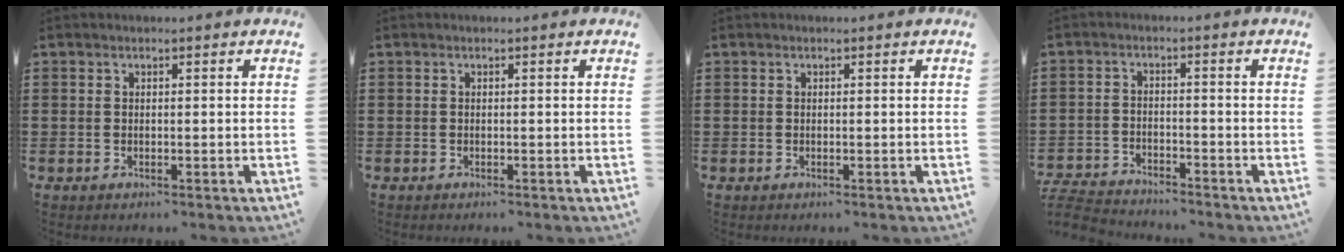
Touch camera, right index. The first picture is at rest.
{"total": 0.0}
{"total": 0.0}
{"total": 4.3, "force": [-4.3, 0.5, 0.3], "torque": [-0.020, -0.002, -0.093]}